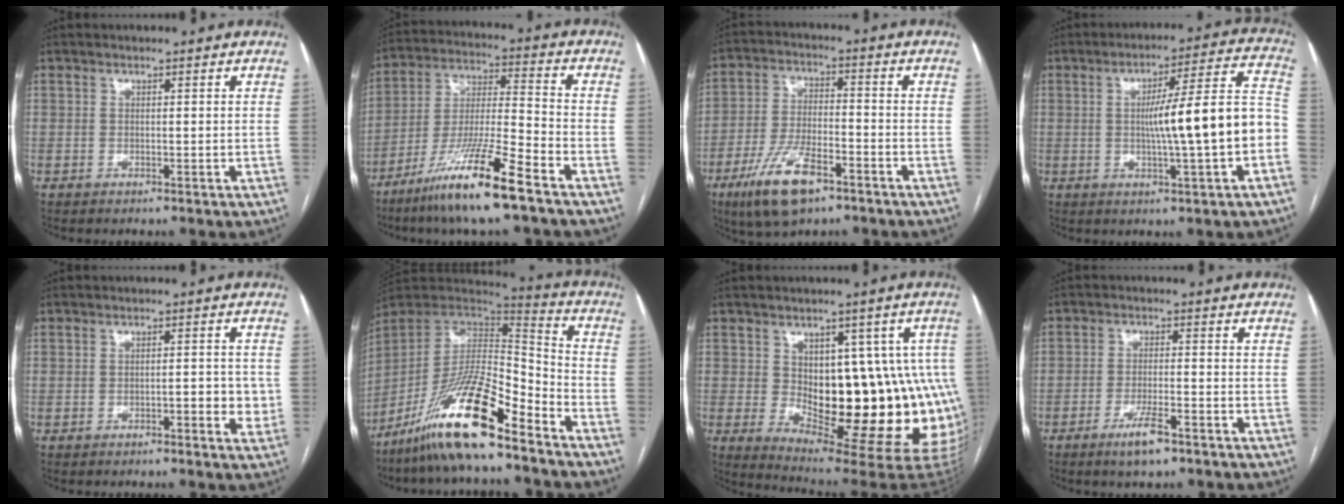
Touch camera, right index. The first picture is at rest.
{"total": 15.2, "force": [-9.8, 0.0, 11.6], "torque": [-0.234, -0.031, -0.183]}
{"total": 11.6, "force": [-6.9, 4.1, 8.4], "torque": [-0.172, -0.006, -0.120]}
{"total": 13.9, "force": [-2.0, 0.1, 13.7], "torque": [-0.198, 0.023, -0.030]}
{"total": 3.7, "force": [-0.8, 1.3, 3.4], "torque": [-0.043, 0.001, -0.010]}
{"total": 18.8, "force": [-13.0, 2.7, 13.3], "torque": [-0.274, -0.015, -0.240]}
{"total": 19.7, "force": [-0.6, 8.5, 17.7], "torque": [-0.161, 0.015, 0.018]}
{"total": 5.0, "force": [-3.3, 0.8, 3.7], "torque": [-0.073, -0.005, -0.056]}